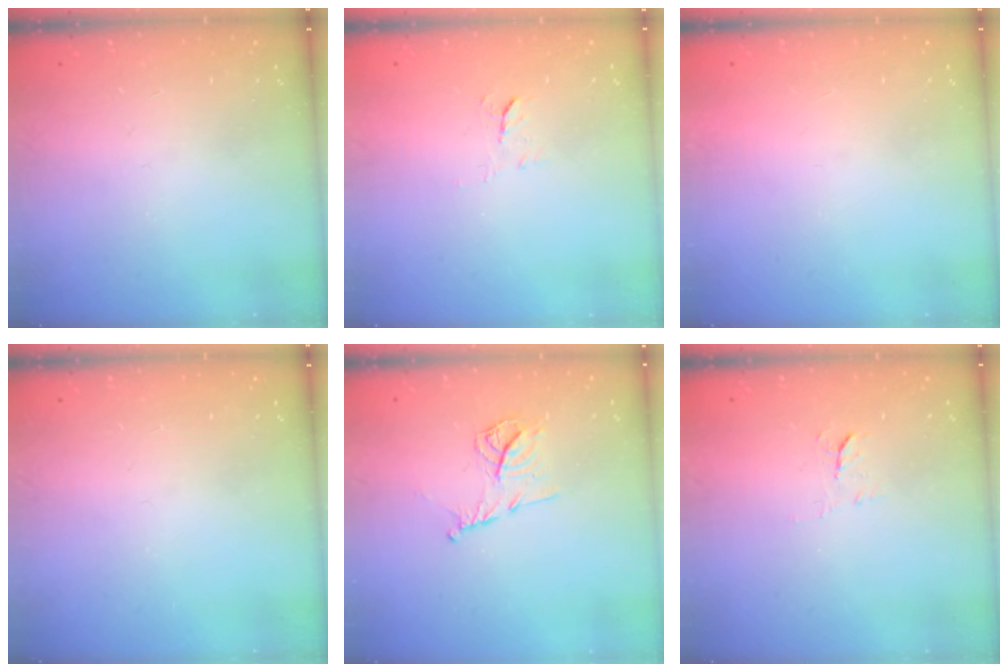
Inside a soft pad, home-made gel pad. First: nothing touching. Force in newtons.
{"total": 5.4, "press": 5.3, "slide": 0.7}
{"total": 1.6, "press": 1.6, "slide": 0.1}
{"total": 0.0}
{"total": 9.8, "press": 9.8, "slide": 0.6}
{"total": 5.4, "press": 5.3, "slide": 0.7}